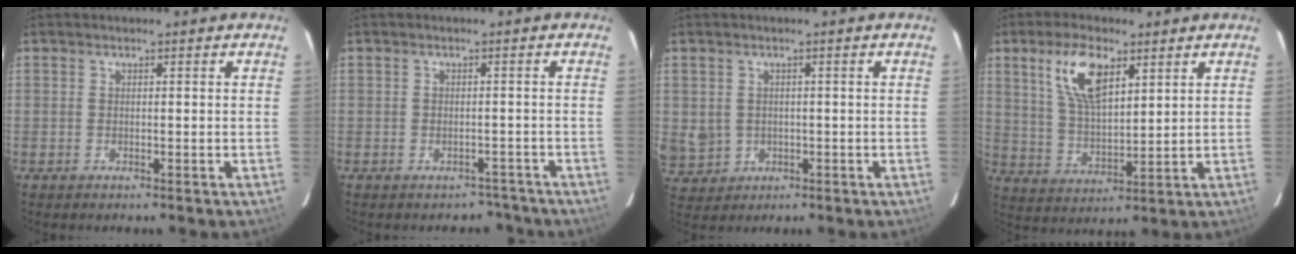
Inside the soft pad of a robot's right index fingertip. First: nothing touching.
{"total": 4.4, "force": [-3.5, 2.7, 0.1], "torque": [0.007, 0.025, -0.034]}
{"total": 6.9, "force": [-0.3, 6.5, 2.3], "torque": [-0.065, 0.004, 0.016]}
{"total": 10.9, "force": [5.4, 4.6, 8.3], "torque": [-0.158, 0.010, 0.110]}